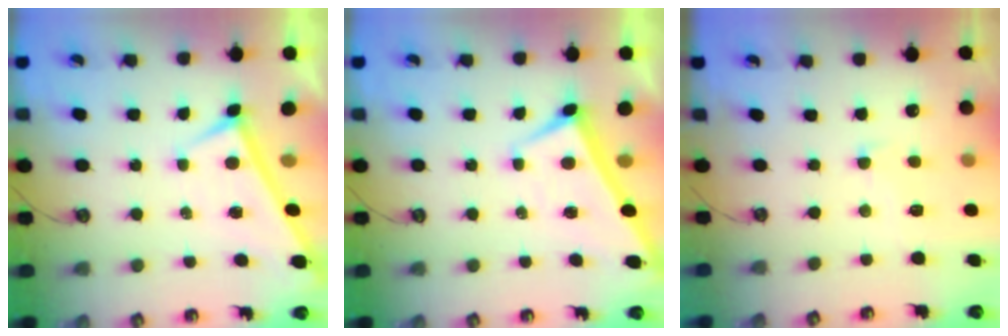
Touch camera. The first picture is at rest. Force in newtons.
{"total": 1.9, "press": 1.9, "slide": 0.2}
{"total": 2.1, "press": 2.0, "slide": 0.5}